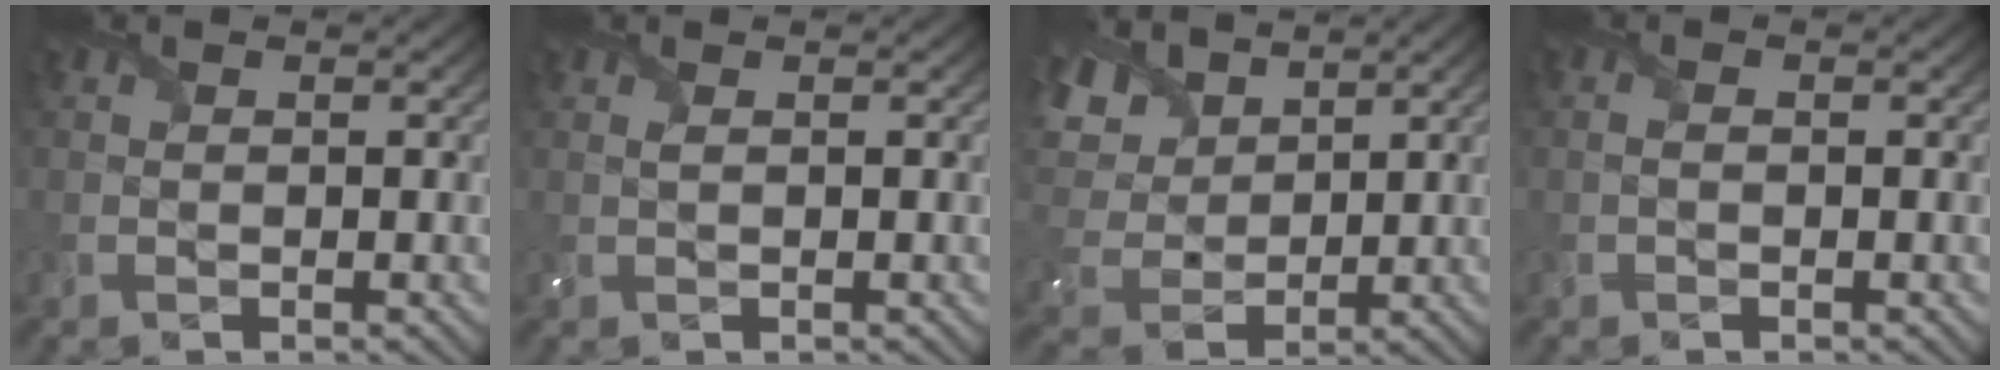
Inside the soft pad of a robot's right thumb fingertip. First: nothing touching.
{"total": 0.5, "force": [0.2, 0.0, 0.5], "torque": [-0.014, 0.001, 0.003]}
{"total": 9.1, "force": [5.4, 5.3, 5.0], "torque": [-0.156, 0.014, 0.100]}
{"total": 0.6, "force": [-0.1, 0.2, 0.6], "torque": [-0.015, 0.000, -0.002]}